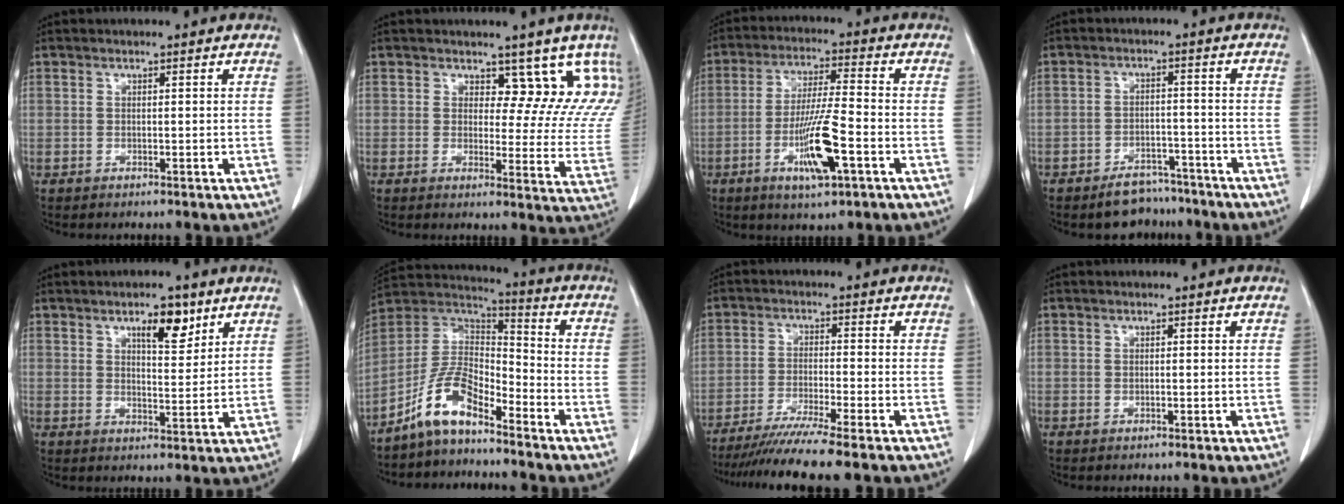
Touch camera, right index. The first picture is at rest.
{"total": 10.9, "force": [8.7, 5.5, 3.5], "torque": [-0.001, -0.025, 0.073]}
{"total": 10.6, "force": [-4.0, 1.0, 9.8], "torque": [-0.182, -0.008, -0.069]}
{"total": 5.9, "force": [-5.0, 2.9, 1.1], "torque": [-0.010, 0.006, -0.076]}
{"total": 6.0, "force": [3.6, 2.0, 4.3], "torque": [-0.068, -0.002, 0.057]}
{"total": 9.9, "force": [-7.1, 3.6, 5.9], "torque": [-0.129, 0.027, -0.141]}
{"total": 9.6, "force": [-8.0, -1.4, 5.1], "torque": [-0.073, -0.032, -0.130]}
{"total": 0.0}